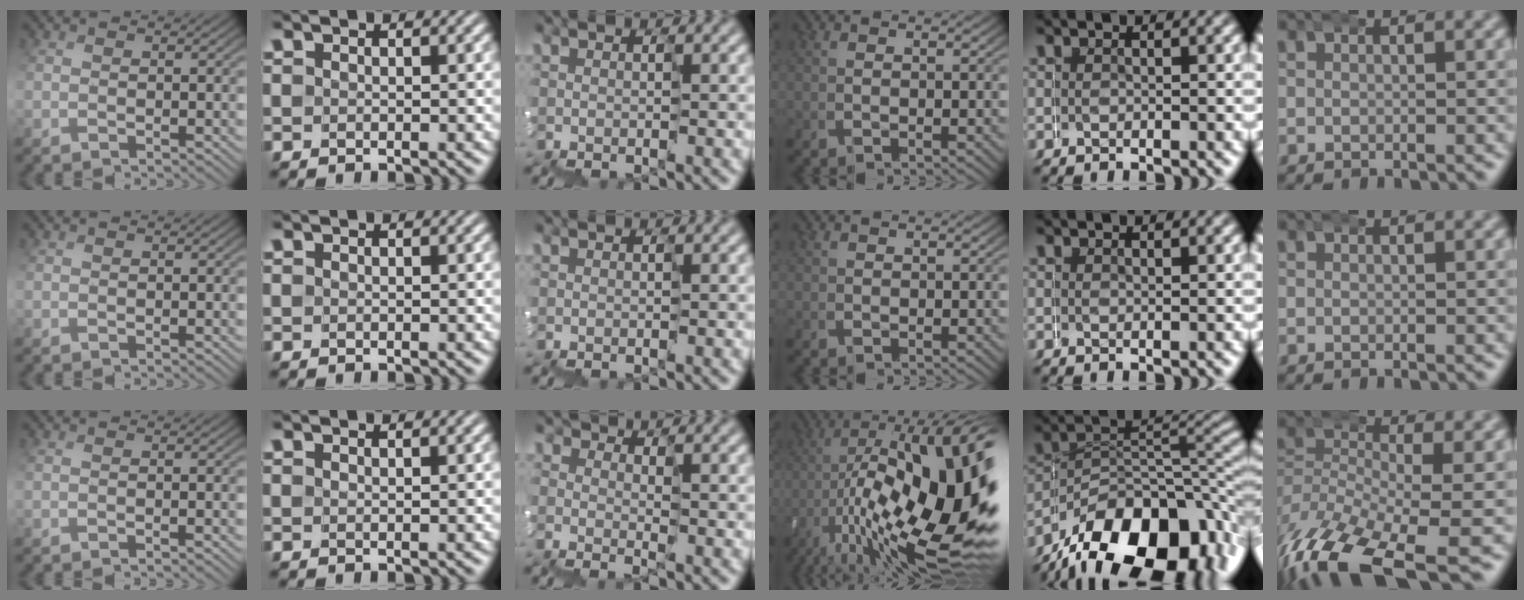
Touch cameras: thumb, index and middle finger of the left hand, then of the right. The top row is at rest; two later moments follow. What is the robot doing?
{"motion": "wrap", "object": "duck tape"}